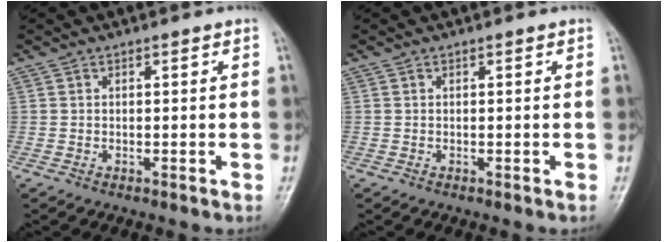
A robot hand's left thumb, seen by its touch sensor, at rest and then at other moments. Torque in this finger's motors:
{"motor_torque": [0.00, 0.00, 0.00, 0.00, 0.00]}